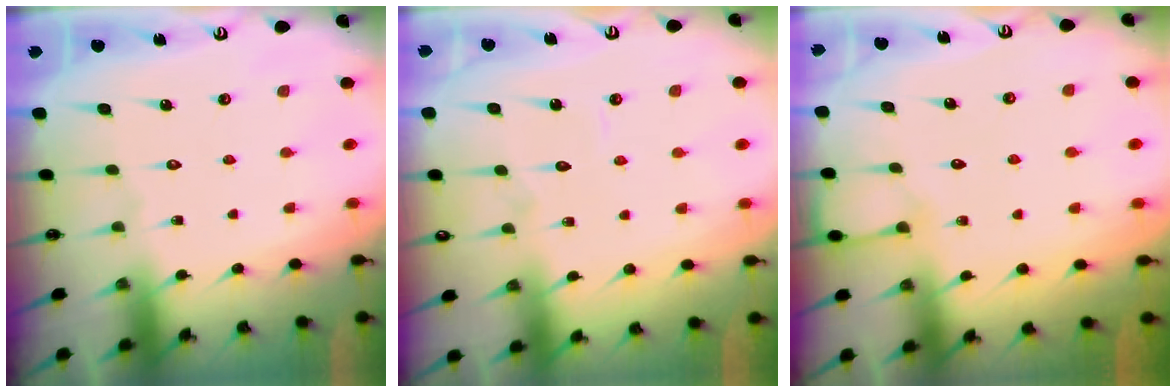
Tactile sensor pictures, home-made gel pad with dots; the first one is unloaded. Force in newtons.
{"total": 2.7, "press": 2.7, "slide": 0.2}
{"total": 4.0, "press": 4.0, "slide": 0.6}